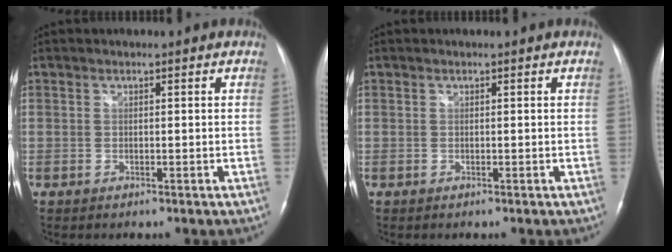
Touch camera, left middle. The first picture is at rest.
{"total": 0.0}